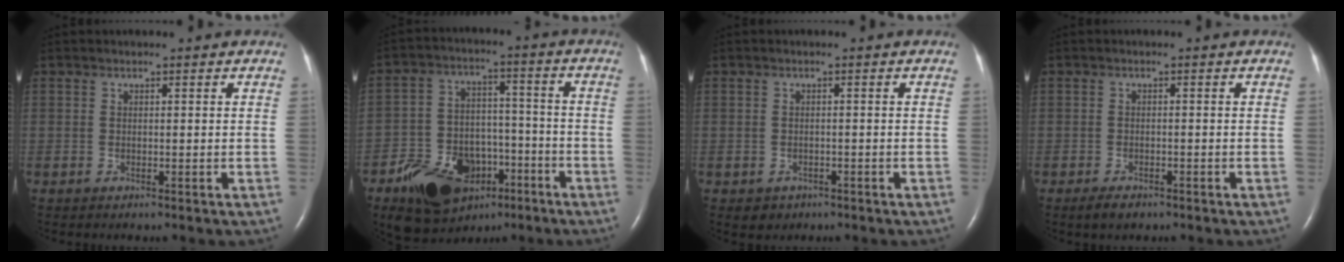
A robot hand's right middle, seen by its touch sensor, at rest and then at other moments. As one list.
[{"total": 15.5, "force": [-9.0, 9.4, 8.4], "torque": [-0.142, 0.017, -0.140]}, {"total": 1.8, "force": [-1.0, 1.5, 0.2], "torque": [-0.005, 0.005, -0.008]}, {"total": 2.3, "force": [-1.7, 1.0, 1.3], "torque": [-0.031, -0.003, -0.023]}]